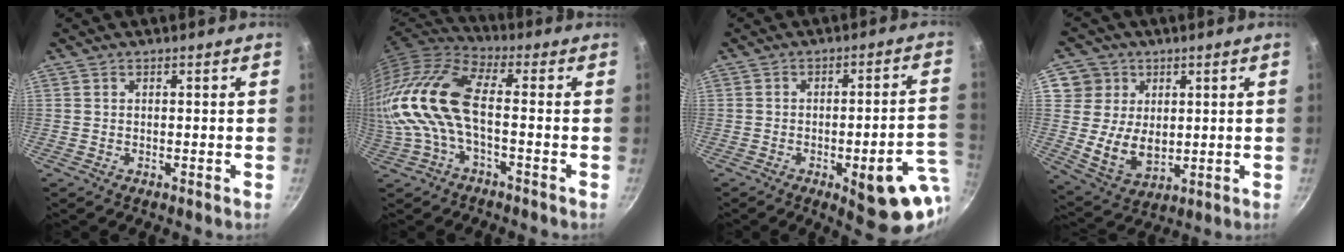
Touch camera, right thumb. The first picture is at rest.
{"total": 18.0, "force": [-1.5, 8.2, 15.9], "torque": [-0.348, 0.020, -0.045]}
{"total": 15.8, "force": [-5.3, 4.9, 14.1], "torque": [-0.139, 0.029, -0.061]}
{"total": 10.5, "force": [2.2, 9.2, 4.5], "torque": [-0.044, -0.018, 0.050]}